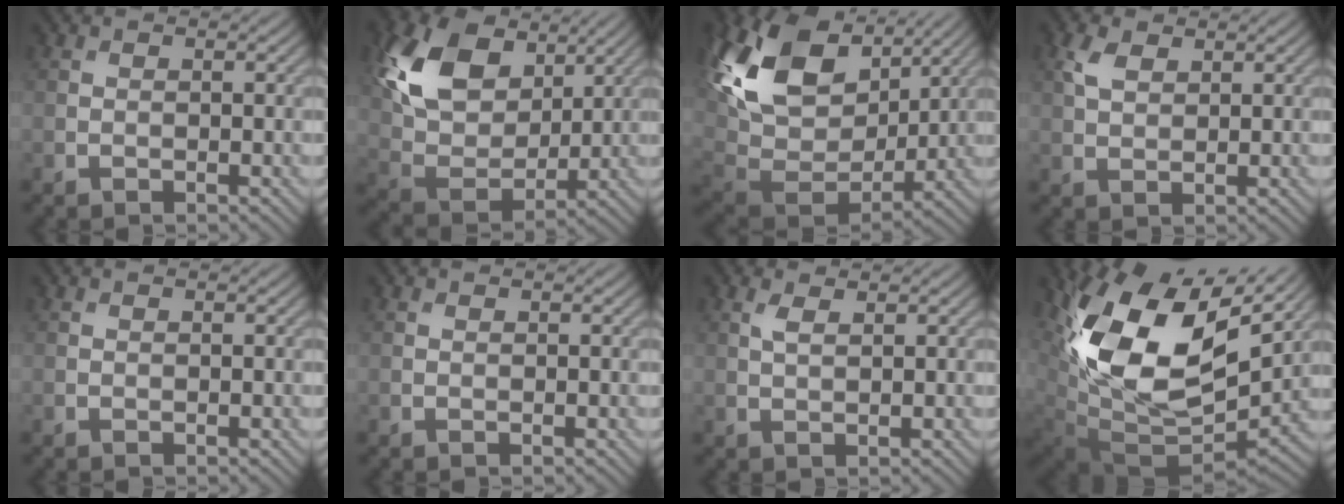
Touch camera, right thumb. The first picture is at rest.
{"total": 13.4, "force": [5.9, 8.7, 8.3], "torque": [-0.202, 0.014, 0.110]}
{"total": 18.4, "force": [7.7, 11.5, 12.0], "torque": [-0.297, 0.021, 0.162]}
{"total": 3.1, "force": [1.6, 1.8, 2.0], "torque": [-0.054, 0.005, 0.031]}
{"total": 0.0}
{"total": 0.0}
{"total": 1.5, "force": [0.9, 0.4, 1.2], "torque": [-0.033, 0.004, 0.019]}
{"total": 16.8, "force": [5.4, 10.2, 12.1], "torque": [-0.271, -0.006, 0.109]}